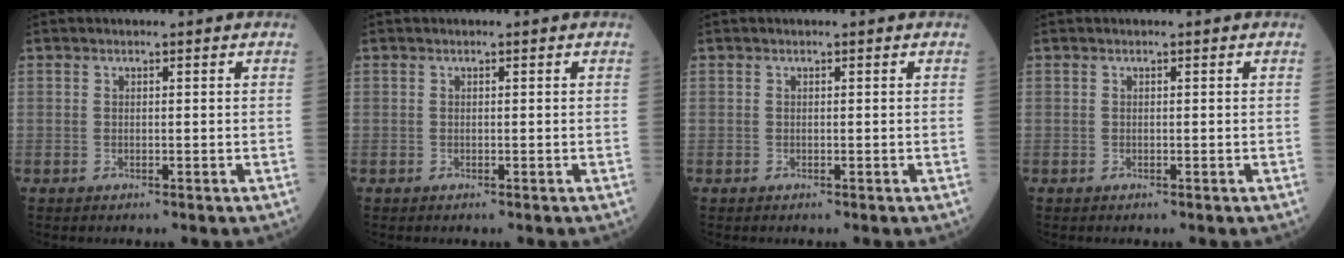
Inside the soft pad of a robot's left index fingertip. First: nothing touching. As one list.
[{"total": 0.0}, {"total": 0.0}, {"total": 0.0}]